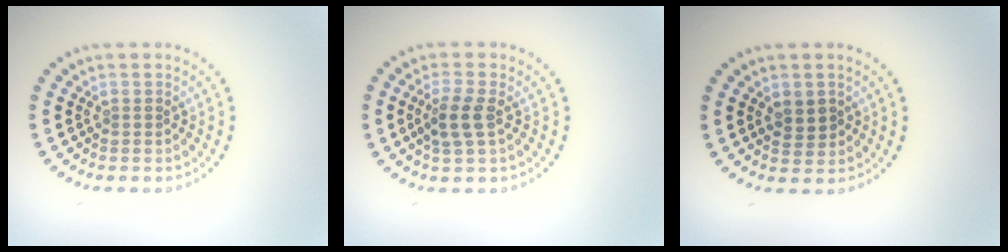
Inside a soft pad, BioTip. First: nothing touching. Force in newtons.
{"total": 2.4, "press": 2.3, "slide": 0.8}
{"total": 1.3, "press": 1.2, "slide": 0.6}